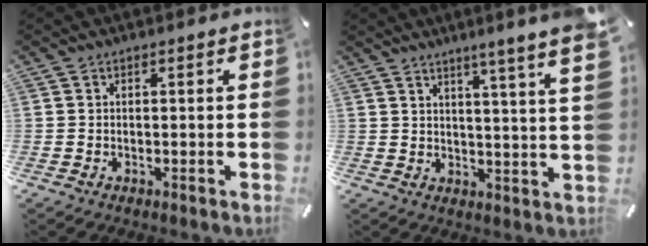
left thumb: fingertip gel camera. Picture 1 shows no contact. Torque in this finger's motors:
{"motor_torque": [0.38, 0.32, 1.30, -1.48, 0.07]}